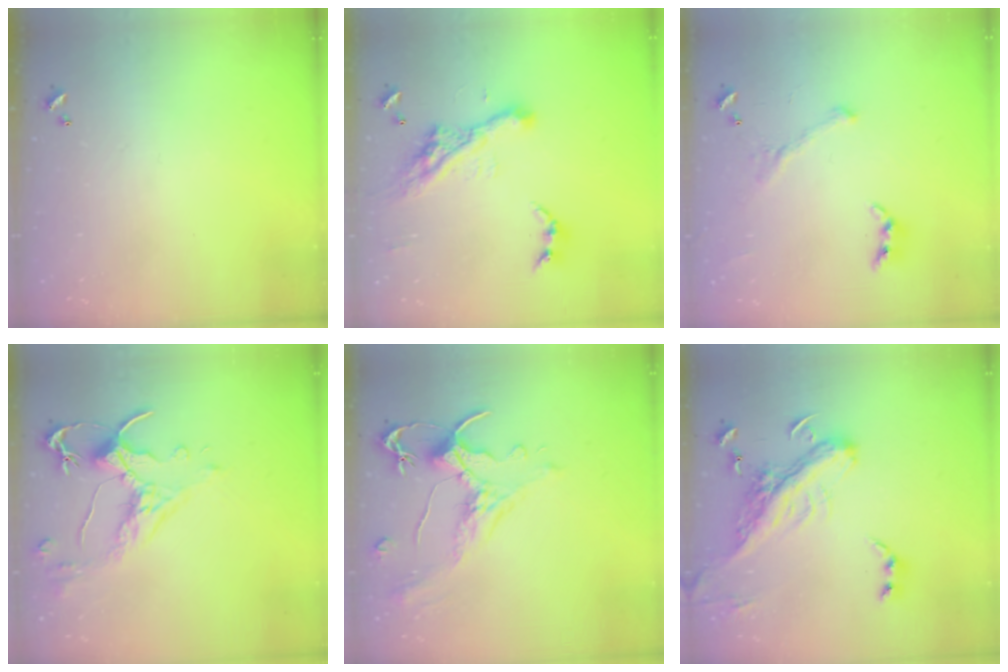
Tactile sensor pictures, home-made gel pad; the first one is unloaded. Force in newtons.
{"total": 14.0, "press": 13.9, "slide": 1.7}
{"total": 2.0, "press": 2.0, "slide": 0.4}
{"total": 2.5, "press": 2.1, "slide": 1.3}
{"total": 1.6, "press": 1.1, "slide": 1.2}
{"total": 7.9, "press": 7.6, "slide": 2.2}